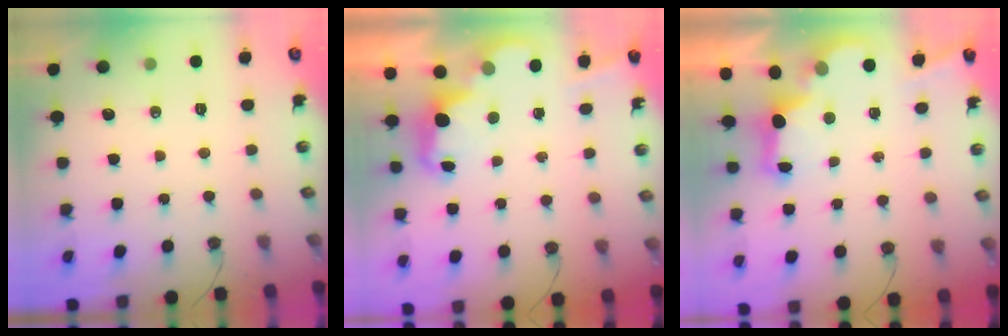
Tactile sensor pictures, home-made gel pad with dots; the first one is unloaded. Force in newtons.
{"total": 2.4, "press": 2.4, "slide": 0.5}
{"total": 2.9, "press": 2.7, "slide": 0.9}